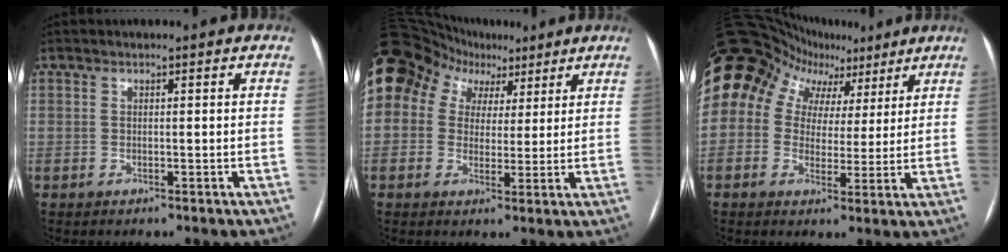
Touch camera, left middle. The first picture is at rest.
{"total": 22.7, "force": [11.2, 17.2, 9.7], "torque": [-0.272, 0.114, 0.206]}
{"total": 18.2, "force": [8.5, 14.4, 7.2], "torque": [-0.162, 0.088, 0.138]}